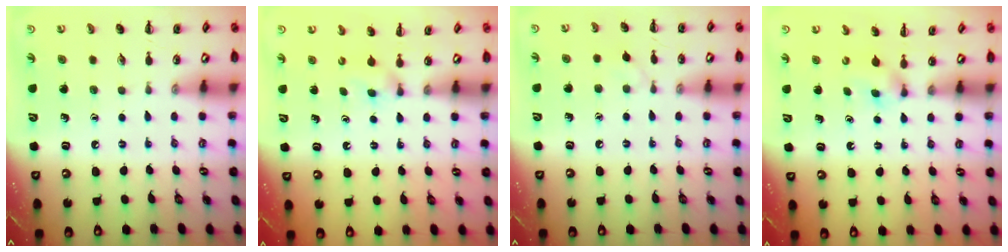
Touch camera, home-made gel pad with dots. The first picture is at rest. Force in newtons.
{"total": 2.3, "press": 2.1, "slide": 0.9}
{"total": 2.9, "press": 2.7, "slide": 1.1}
{"total": 1.8, "press": 1.5, "slide": 1.0}